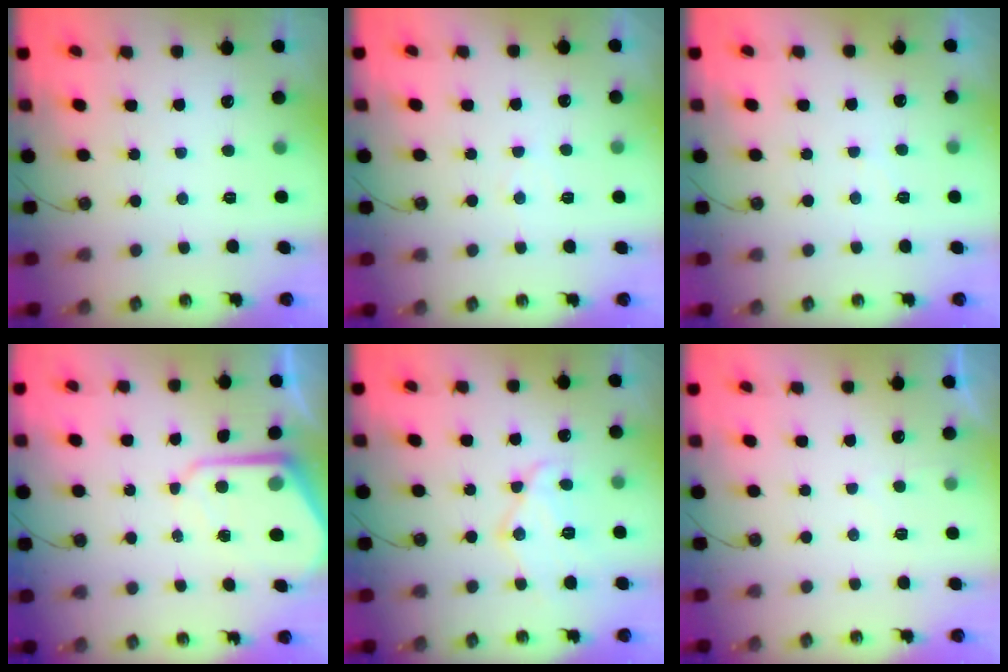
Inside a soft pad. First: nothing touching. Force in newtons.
{"total": 4.7, "press": 4.7, "slide": 0.5}
{"total": 4.2, "press": 4.1, "slide": 0.7}
{"total": 9.2, "press": 9.1, "slide": 0.8}
{"total": 13.3, "press": 13.2, "slide": 0.9}
{"total": 2.0, "press": 2.0, "slide": 0.3}